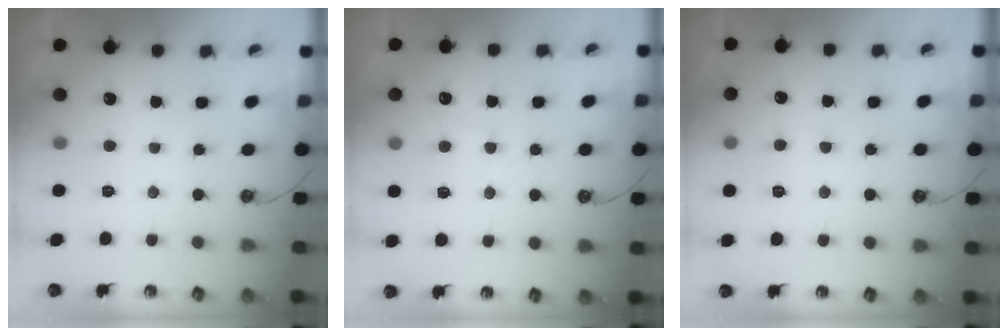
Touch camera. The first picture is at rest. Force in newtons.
{"total": 0.8, "press": 0.3, "slide": 0.7}
{"total": 0.6, "press": 0.5, "slide": 0.4}